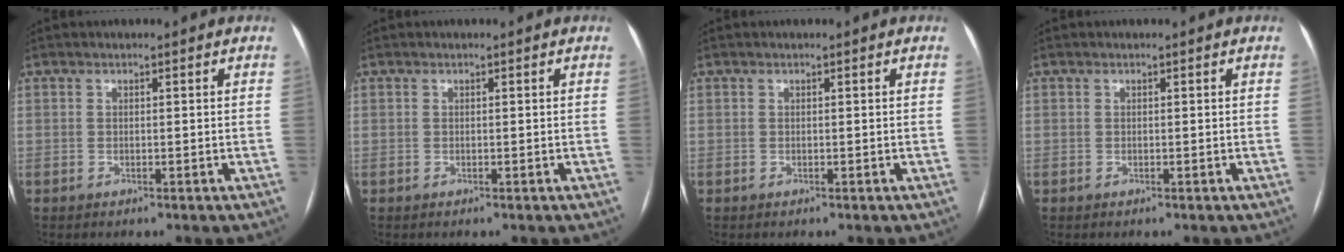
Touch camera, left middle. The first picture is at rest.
{"total": 0.0}
{"total": 0.0}
{"total": 0.0}